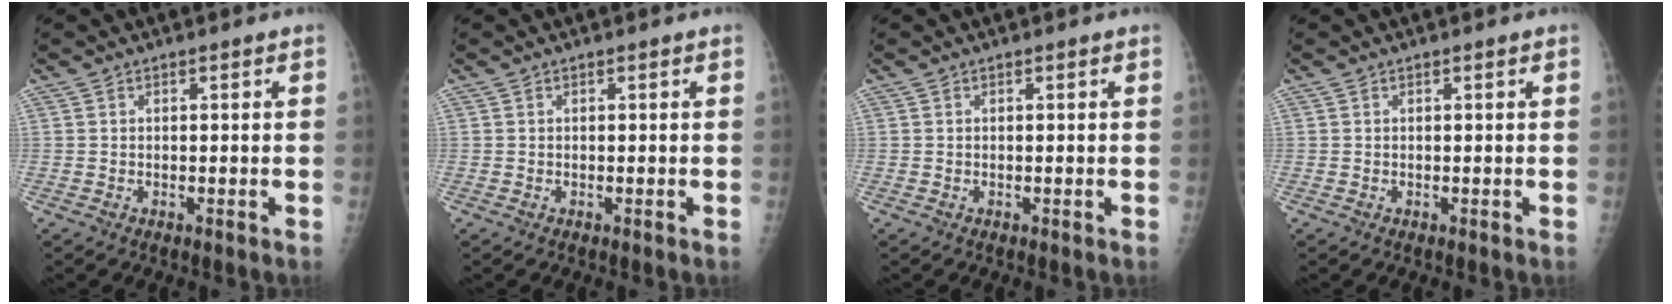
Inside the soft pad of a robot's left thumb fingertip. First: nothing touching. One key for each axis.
{"total": 0.0}
{"total": 0.0}
{"total": 0.0}